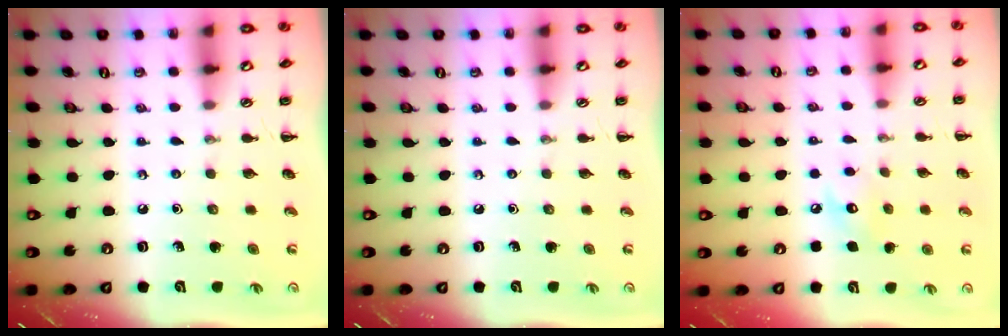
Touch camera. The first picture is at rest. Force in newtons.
{"total": 0.0}
{"total": 6.4, "press": 6.3, "slide": 1.0}